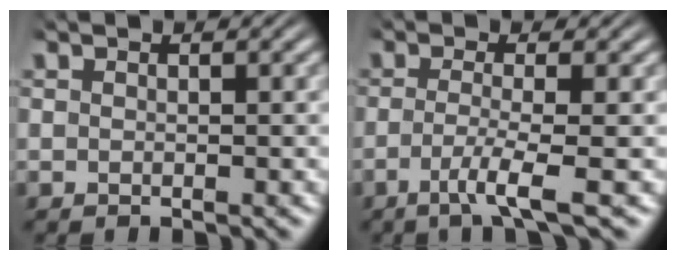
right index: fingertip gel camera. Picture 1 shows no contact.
{"total": 3.3, "force": [-1.5, -0.2, 2.9], "torque": [-0.067, -0.025, -0.017]}